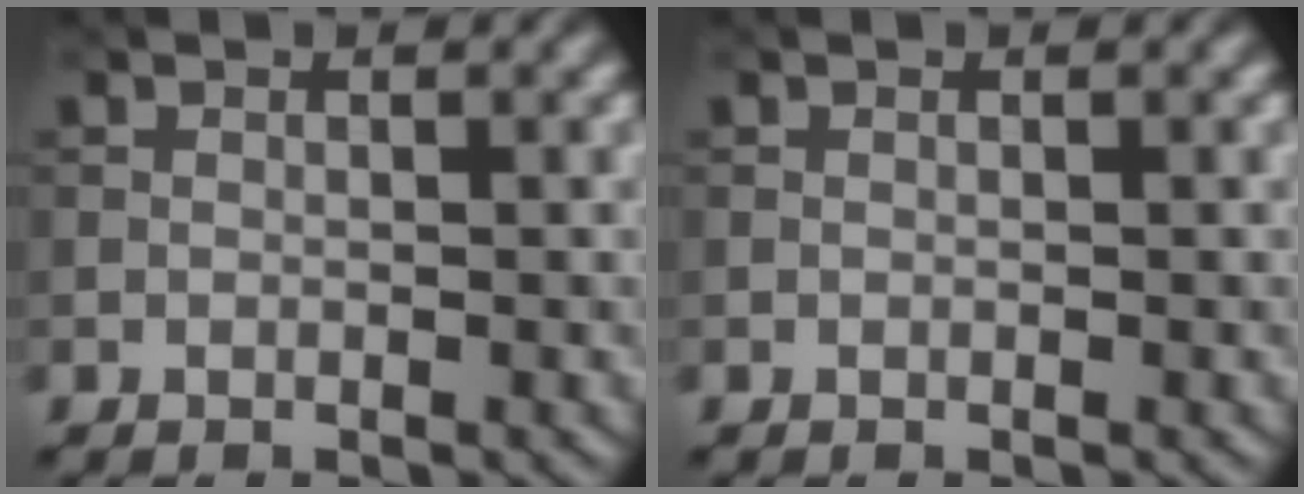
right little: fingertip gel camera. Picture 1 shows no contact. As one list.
[{"total": 0.0}]